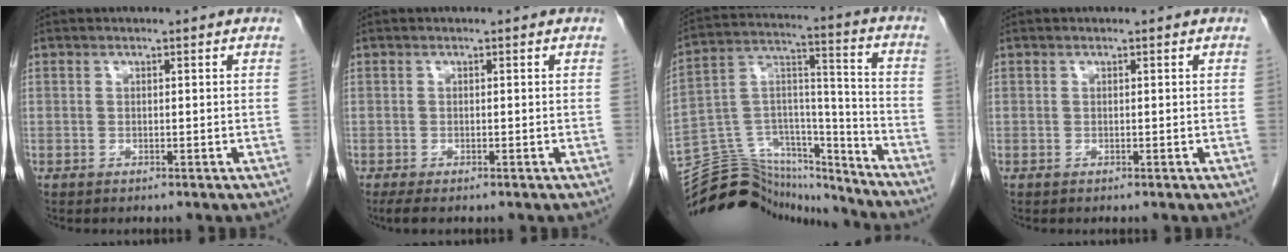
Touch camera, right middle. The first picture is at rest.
{"total": 2.4, "force": [-1.8, 0.7, 1.5], "torque": [-0.024, -0.008, -0.026]}
{"total": 21.0, "force": [-19.8, 5.7, 4.4], "torque": [-0.095, 0.053, -0.318]}
{"total": 0.0}